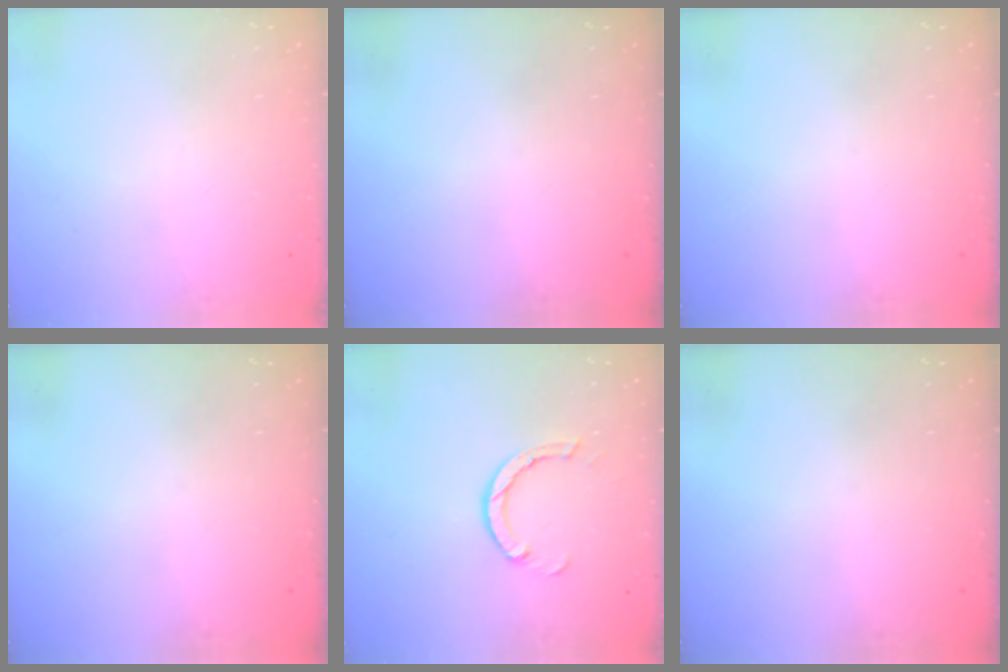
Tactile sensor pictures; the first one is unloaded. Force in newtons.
{"total": 0.0}
{"total": 0.0}
{"total": 0.0}
{"total": 3.4, "press": 3.4, "slide": 0.2}
{"total": 0.0}